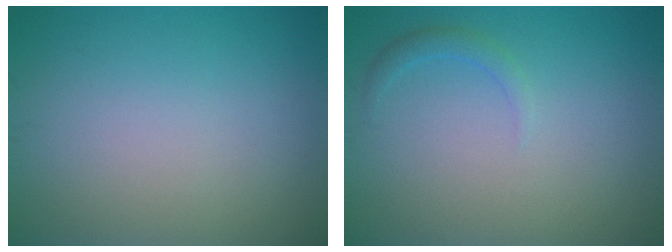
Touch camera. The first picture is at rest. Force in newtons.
{"total": 1.1, "press": 1.1, "slide": 0.0}